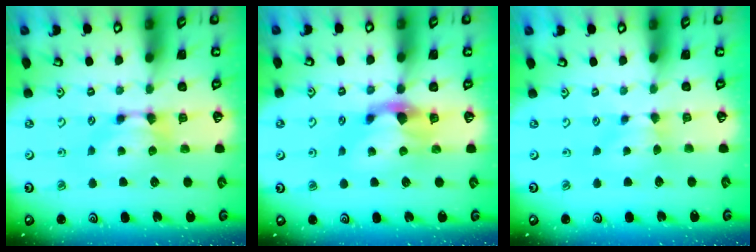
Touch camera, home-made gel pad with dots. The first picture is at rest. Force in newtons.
{"total": 1.9, "press": 1.3, "slide": 1.4}
{"total": 2.0, "press": 1.9, "slide": 0.7}